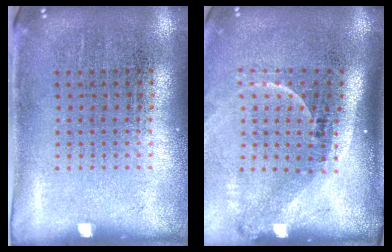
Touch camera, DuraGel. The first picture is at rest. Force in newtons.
{"total": 2.3, "press": 1.5, "slide": 1.7}